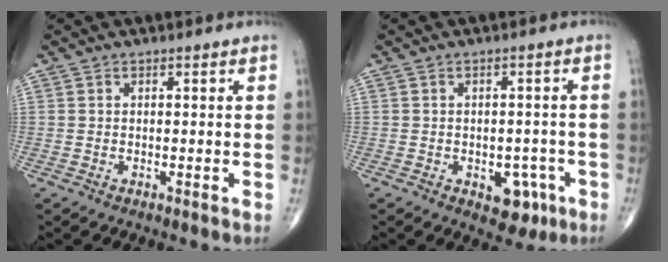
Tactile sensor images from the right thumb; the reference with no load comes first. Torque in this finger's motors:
{"motor_torque": [3.36, 1.54, 0.88, -1.02, 0.44]}